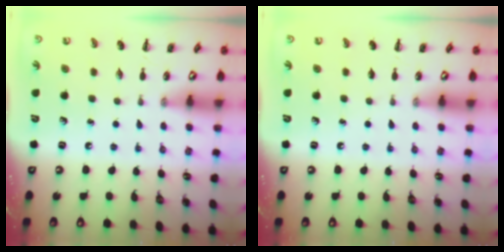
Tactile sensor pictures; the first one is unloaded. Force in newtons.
{"total": 0.0}